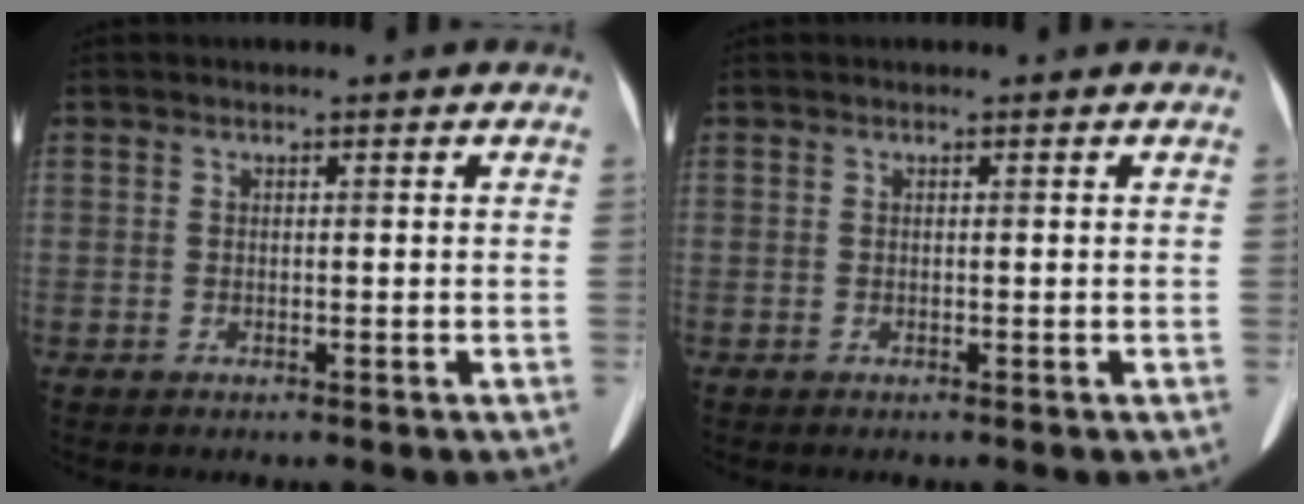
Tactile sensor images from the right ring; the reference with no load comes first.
{"total": 0.0}